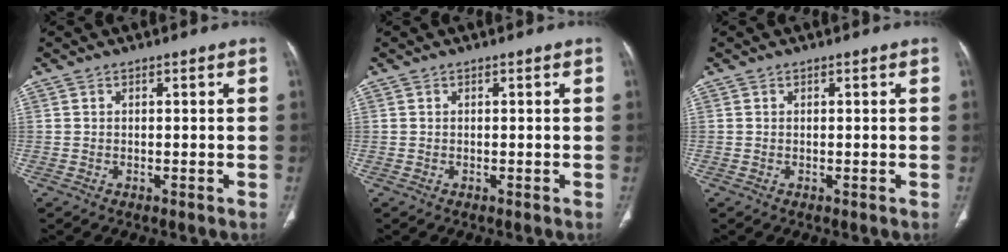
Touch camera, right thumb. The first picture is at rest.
{"total": 0.0}
{"total": 0.0}